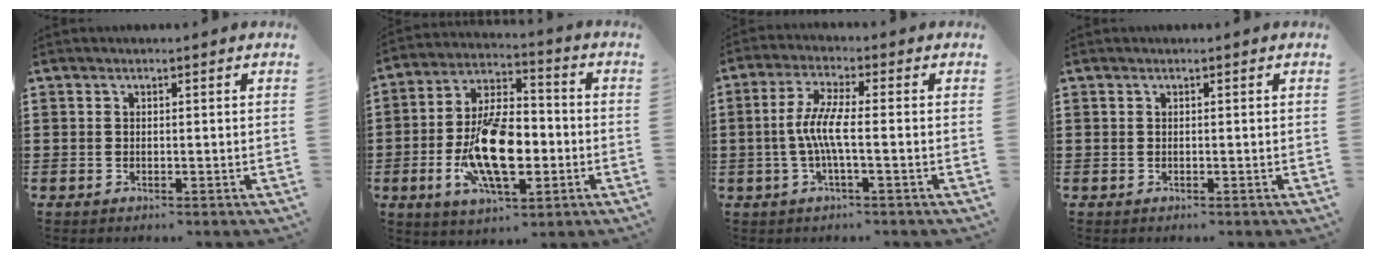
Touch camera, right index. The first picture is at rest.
{"total": 13.9, "force": [-3.4, 6.4, 11.8], "torque": [-0.235, -0.004, -0.059]}
{"total": 5.8, "force": [-1.1, 0.8, 5.7], "torque": [-0.130, -0.010, -0.031]}
{"total": 0.0}